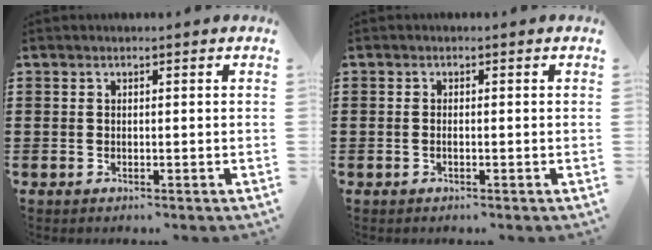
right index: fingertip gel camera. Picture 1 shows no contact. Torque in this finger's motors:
{"motor_torque": [0.59, 1.07, 0.08, 0.01]}